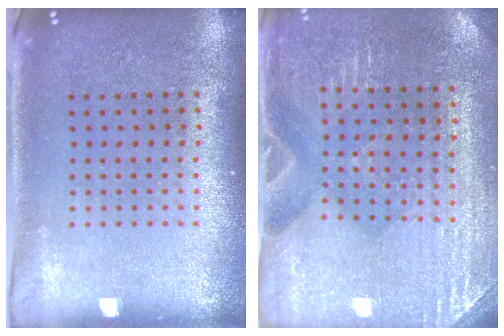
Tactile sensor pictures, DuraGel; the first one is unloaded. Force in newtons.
{"total": 2.9, "press": 2.9, "slide": 0.3}